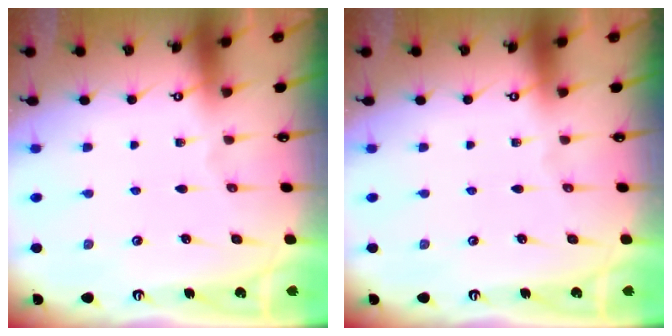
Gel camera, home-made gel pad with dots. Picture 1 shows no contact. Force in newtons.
{"total": 0.0}